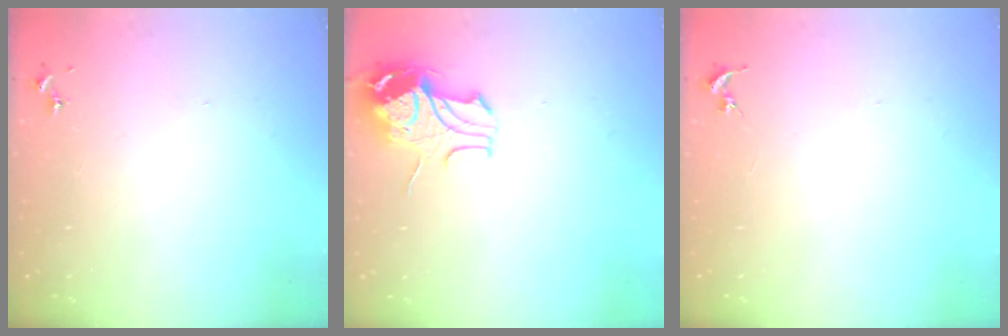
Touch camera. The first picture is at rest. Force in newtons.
{"total": 9.6, "press": 9.6, "slide": 1.1}
{"total": 0.0}